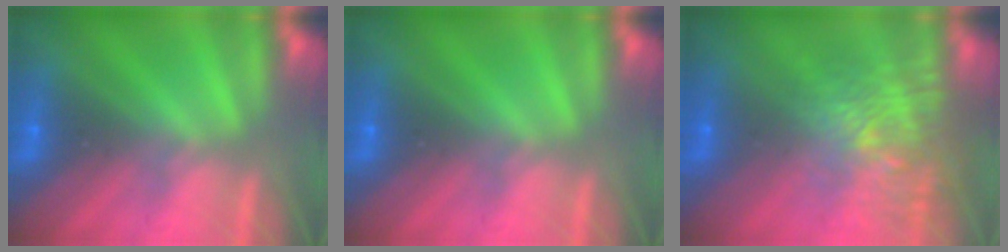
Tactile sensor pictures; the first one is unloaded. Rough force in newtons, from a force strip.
{"total": 0.0}
{"total": 6.1}